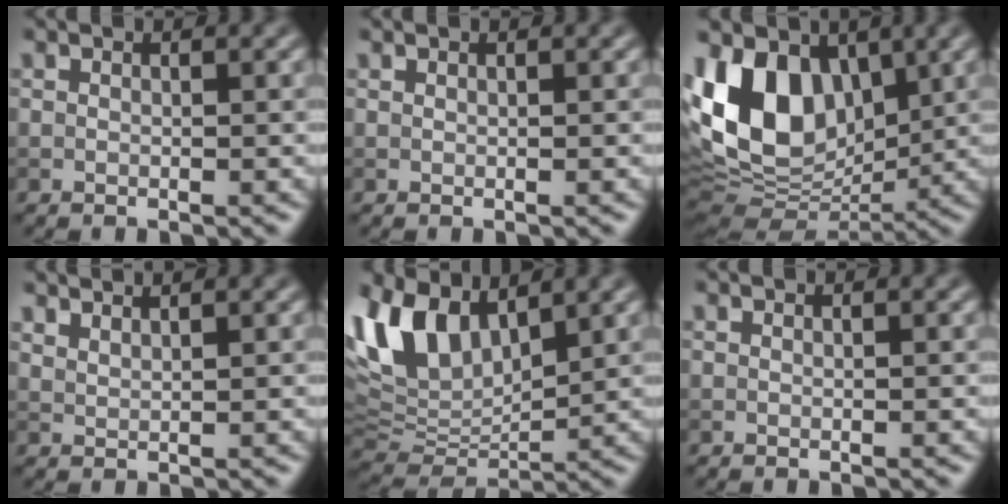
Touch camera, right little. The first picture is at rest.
{"total": 0.0}
{"total": 12.4, "force": [3.2, 8.3, 8.6], "torque": [-0.172, 0.000, 0.048]}
{"total": 2.1, "force": [1.9, 0.5, 0.8], "torque": [0.002, -0.001, 0.019]}
{"total": 8.7, "force": [4.6, 4.7, 5.7], "torque": [-0.135, 0.000, 0.087]}
{"total": 0.0}